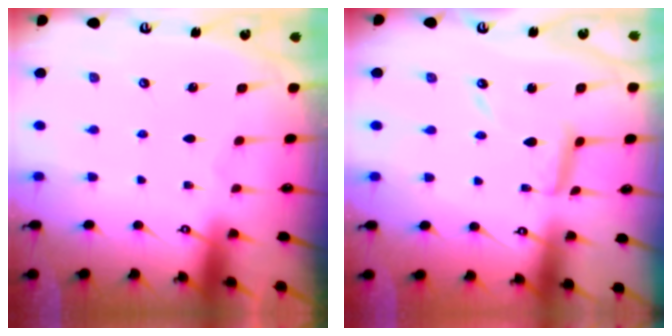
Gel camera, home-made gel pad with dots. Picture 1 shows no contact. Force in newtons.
{"total": 9.6, "press": 9.5, "slide": 0.8}